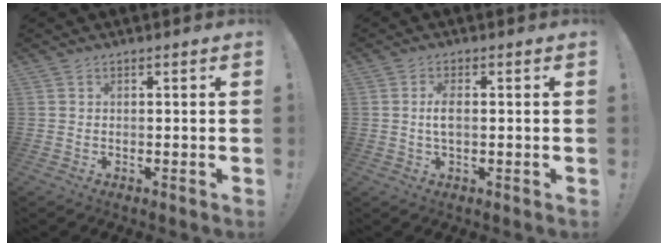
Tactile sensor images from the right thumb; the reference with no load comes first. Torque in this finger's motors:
{"motor_torque": [0.54, 1.00, 0.68, -0.09, 0.21]}